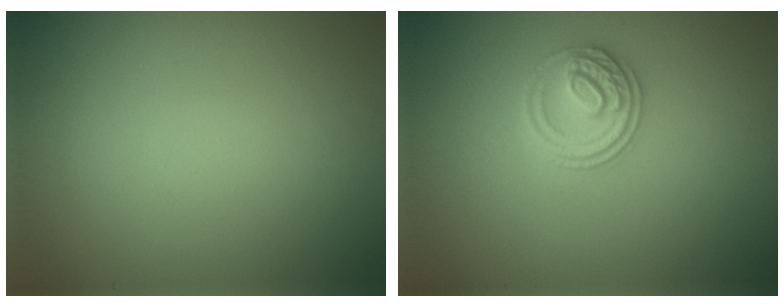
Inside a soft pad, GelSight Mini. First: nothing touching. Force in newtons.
{"total": 2.7, "press": 2.6, "slide": 0.7}